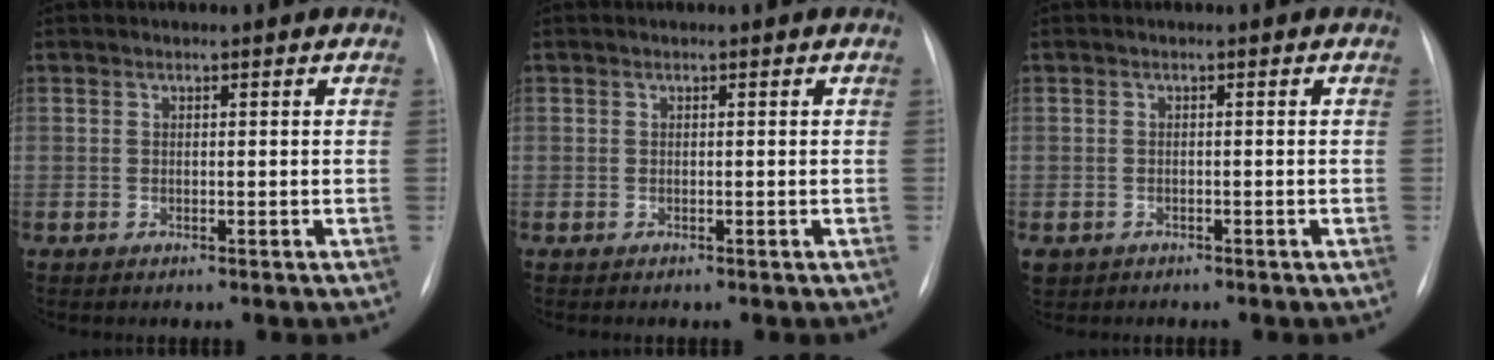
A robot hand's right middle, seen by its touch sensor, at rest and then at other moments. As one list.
[{"total": 0.0}, {"total": 2.6, "force": [-1.9, 1.8, 0.5], "torque": [-0.010, -0.002, -0.027]}]